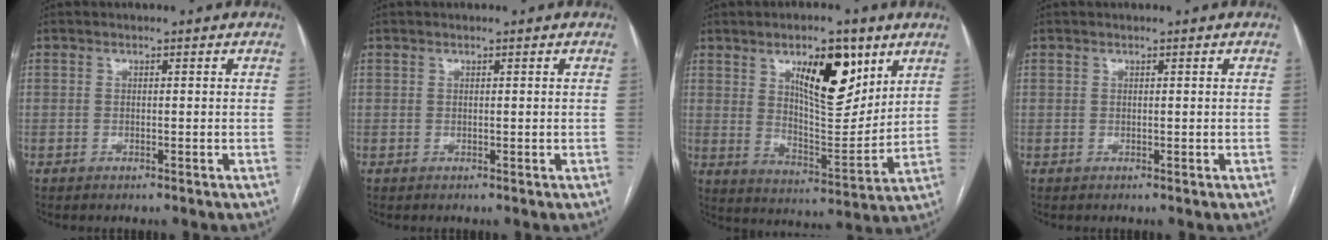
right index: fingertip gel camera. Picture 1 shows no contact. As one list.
[{"total": 0.0}, {"total": 13.7, "force": [6.8, 4.6, 10.9], "torque": [-0.169, -0.002, 0.118]}, {"total": 0.0}]